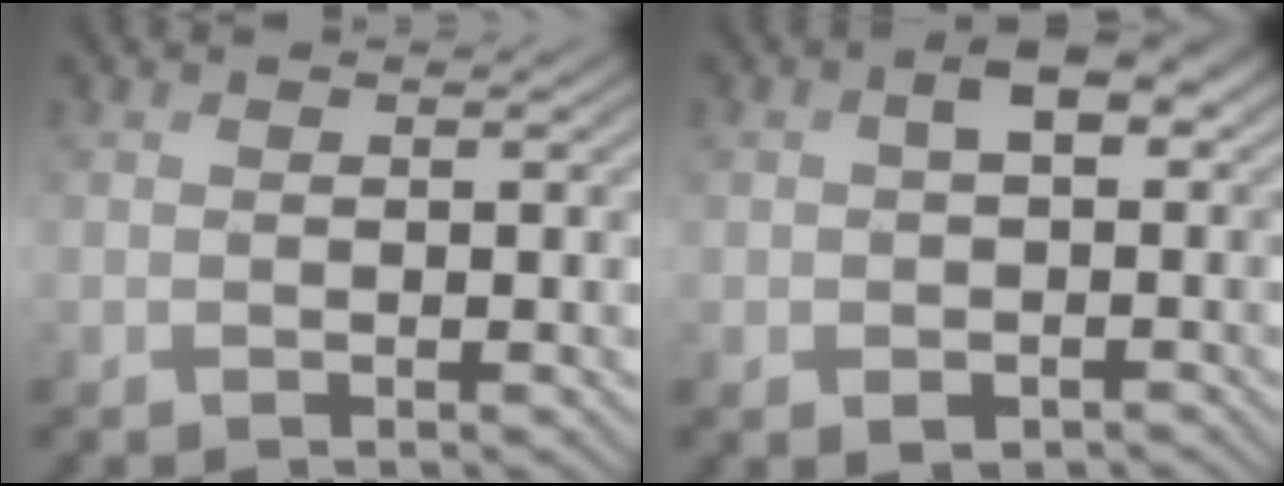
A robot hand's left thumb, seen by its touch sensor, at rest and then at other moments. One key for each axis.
{"total": 4.9, "fx": -0.2, "fy": 3.1, "fz": 3.7, "tx": -0.058, "ty": -0.002, "tz": -0.003}